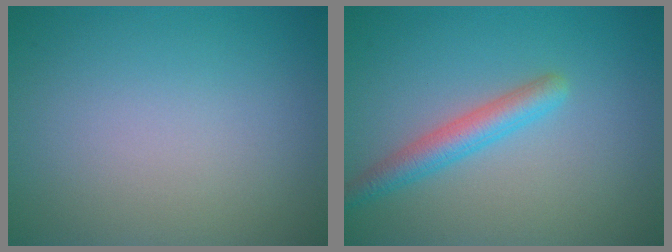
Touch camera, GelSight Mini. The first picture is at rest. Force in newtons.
{"total": 2.9, "press": 2.9, "slide": 0.1}